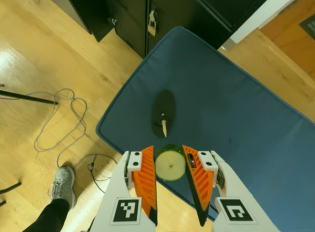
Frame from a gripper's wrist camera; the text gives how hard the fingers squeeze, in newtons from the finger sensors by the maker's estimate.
{"total": 9.7, "left": 9.7, "right": 9.8}